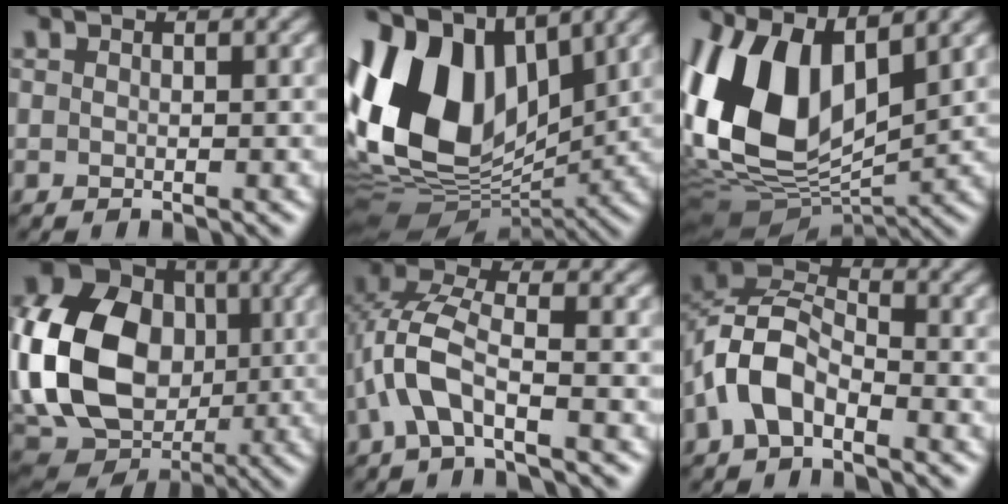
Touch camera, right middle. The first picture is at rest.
{"total": 15.7, "force": [3.2, 10.1, 11.6], "torque": [-0.254, 0.030, 0.044]}
{"total": 13.0, "force": [3.4, 7.4, 10.2], "torque": [-0.221, 0.001, 0.054]}
{"total": 15.4, "force": [0.5, 12.3, 9.3], "torque": [-0.203, 0.010, 0.005]}
{"total": 5.1, "force": [-1.9, 2.0, 4.3], "torque": [-0.101, 0.016, -0.046]}
{"total": 5.7, "force": [-2.7, 3.2, 3.9], "torque": [-0.078, 0.015, -0.061]}